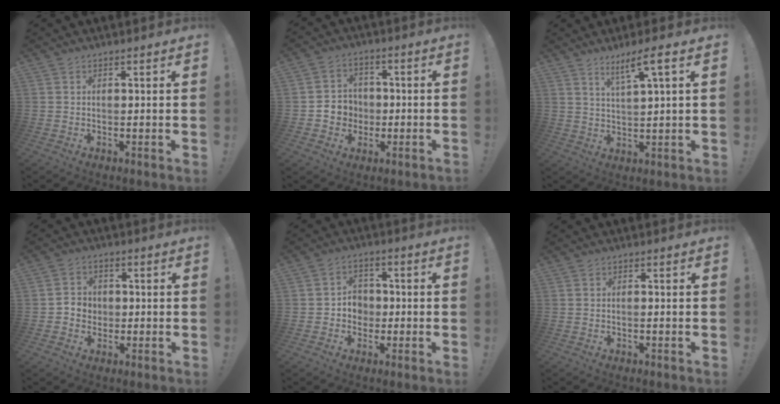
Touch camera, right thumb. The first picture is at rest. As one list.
[{"total": 6.9, "force": [-1.7, 6.6, 1.3], "torque": [-0.021, 0.012, -0.028]}, {"total": 6.8, "force": [3.9, 0.3, 5.5], "torque": [-0.093, -0.014, 0.059]}, {"total": 4.7, "force": [-0.8, 4.4, 1.5], "torque": [-0.016, 0.008, -0.015]}, {"total": 5.8, "force": [-0.8, 5.5, 1.9], "torque": [-0.030, 0.007, -0.011]}, {"total": 0.6, "force": [-0.5, -0.1, 0.3], "torque": [-0.008, 0.000, -0.008]}]